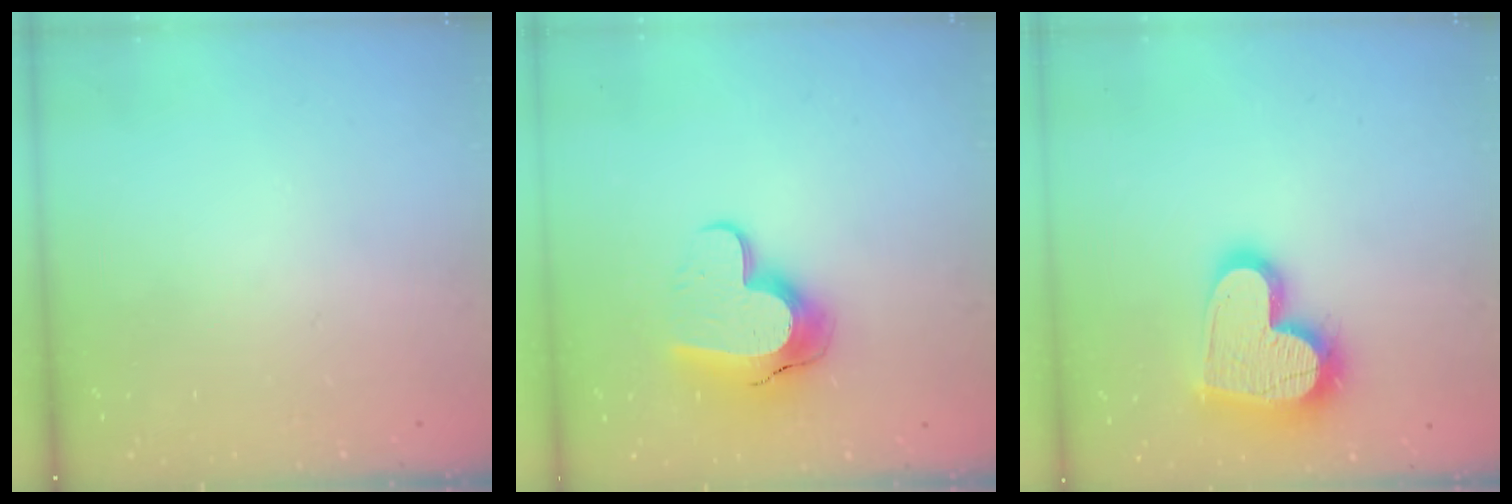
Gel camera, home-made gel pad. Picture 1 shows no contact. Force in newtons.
{"total": 13.7, "press": 13.6, "slide": 1.0}
{"total": 19.3, "press": 19.2, "slide": 1.5}